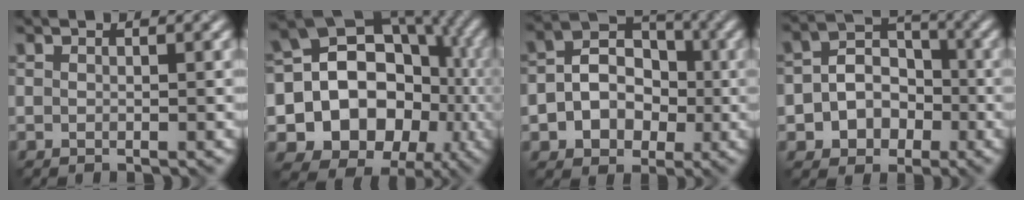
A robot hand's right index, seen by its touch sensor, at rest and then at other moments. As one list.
[{"total": 18.9, "force": [-2.0, 16.8, 8.5], "torque": [-0.148, 0.028, -0.045]}, {"total": 5.3, "force": [-0.7, 4.4, 2.8], "torque": [-0.036, 0.015, -0.022]}, {"total": 4.4, "force": [-1.1, 3.9, 1.8], "torque": [-0.014, 0.015, -0.033]}]